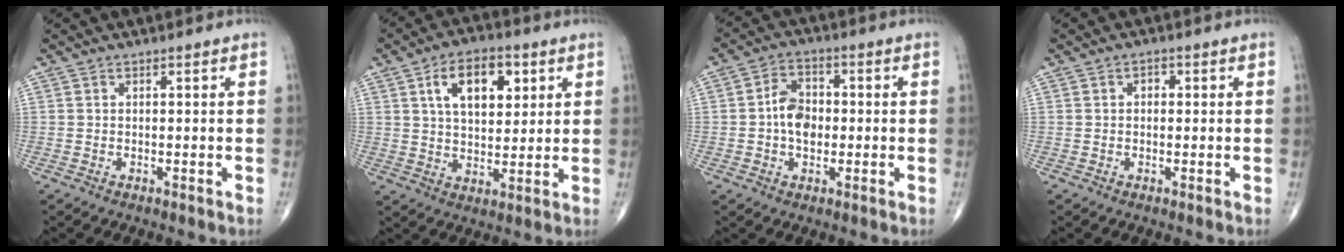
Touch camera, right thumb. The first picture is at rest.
{"total": 11.8, "force": [4.4, 6.6, 8.7], "torque": [-0.111, -0.008, 0.072]}
{"total": 6.8, "force": [-0.4, 4.9, 4.8], "torque": [-0.065, 0.017, -0.015]}
{"total": 1.4, "force": [0.2, 1.0, 0.9], "torque": [-0.005, 0.005, 0.000]}